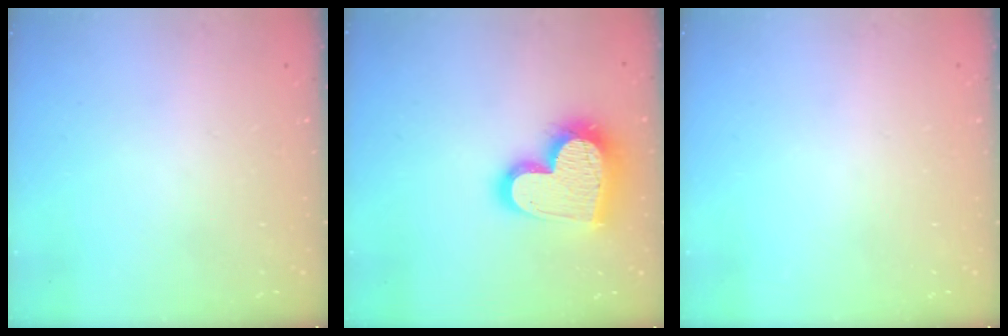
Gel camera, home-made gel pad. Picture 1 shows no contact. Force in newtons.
{"total": 20.6, "press": 20.5, "slide": 1.8}
{"total": 0.0}